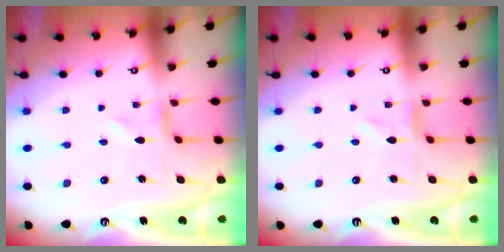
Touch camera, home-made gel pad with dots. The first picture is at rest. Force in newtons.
{"total": 0.0}